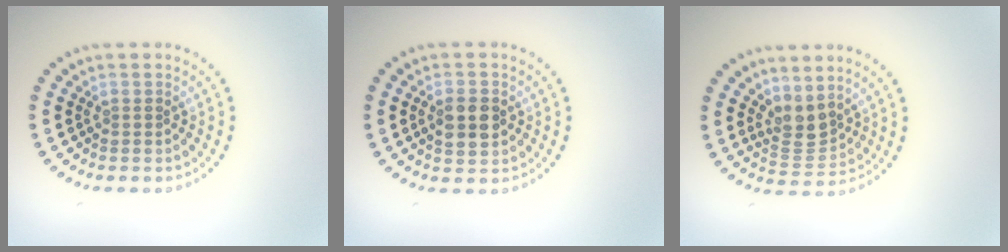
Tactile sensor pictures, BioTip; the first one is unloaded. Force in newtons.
{"total": 3.1, "press": 3.1, "slide": 0.1}
{"total": 2.7, "press": 2.1, "slide": 1.7}